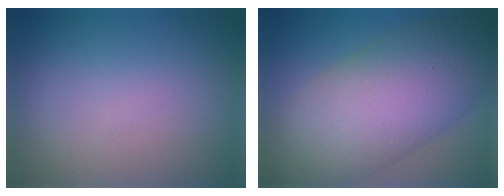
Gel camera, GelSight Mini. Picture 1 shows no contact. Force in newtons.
{"total": 11.1, "press": 11.1, "slide": 0.2}